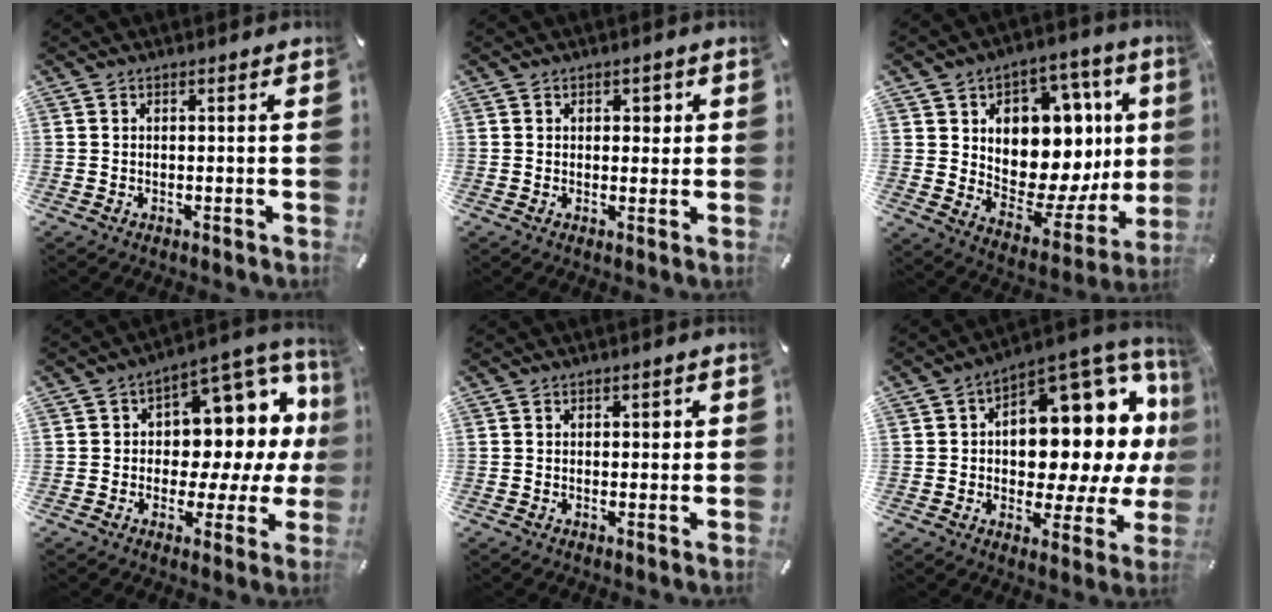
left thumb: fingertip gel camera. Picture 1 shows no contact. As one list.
[{"total": 2.1, "force": [0.6, 1.6, 1.2], "torque": [-0.002, -0.003, 0.003]}, {"total": 15.5, "force": [4.5, 10.7, 10.2], "torque": [-0.120, -0.067, 0.074]}, {"total": 12.6, "force": [3.5, 8.8, 8.4], "torque": [-0.096, -0.051, 0.061]}, {"total": 1.3, "force": [0.3, 1.0, 0.9], "torque": [0.000, 0.000, 0.001]}, {"total": 17.6, "force": [5.8, 10.5, 12.8], "torque": [-0.137, -0.080, 0.096]}]